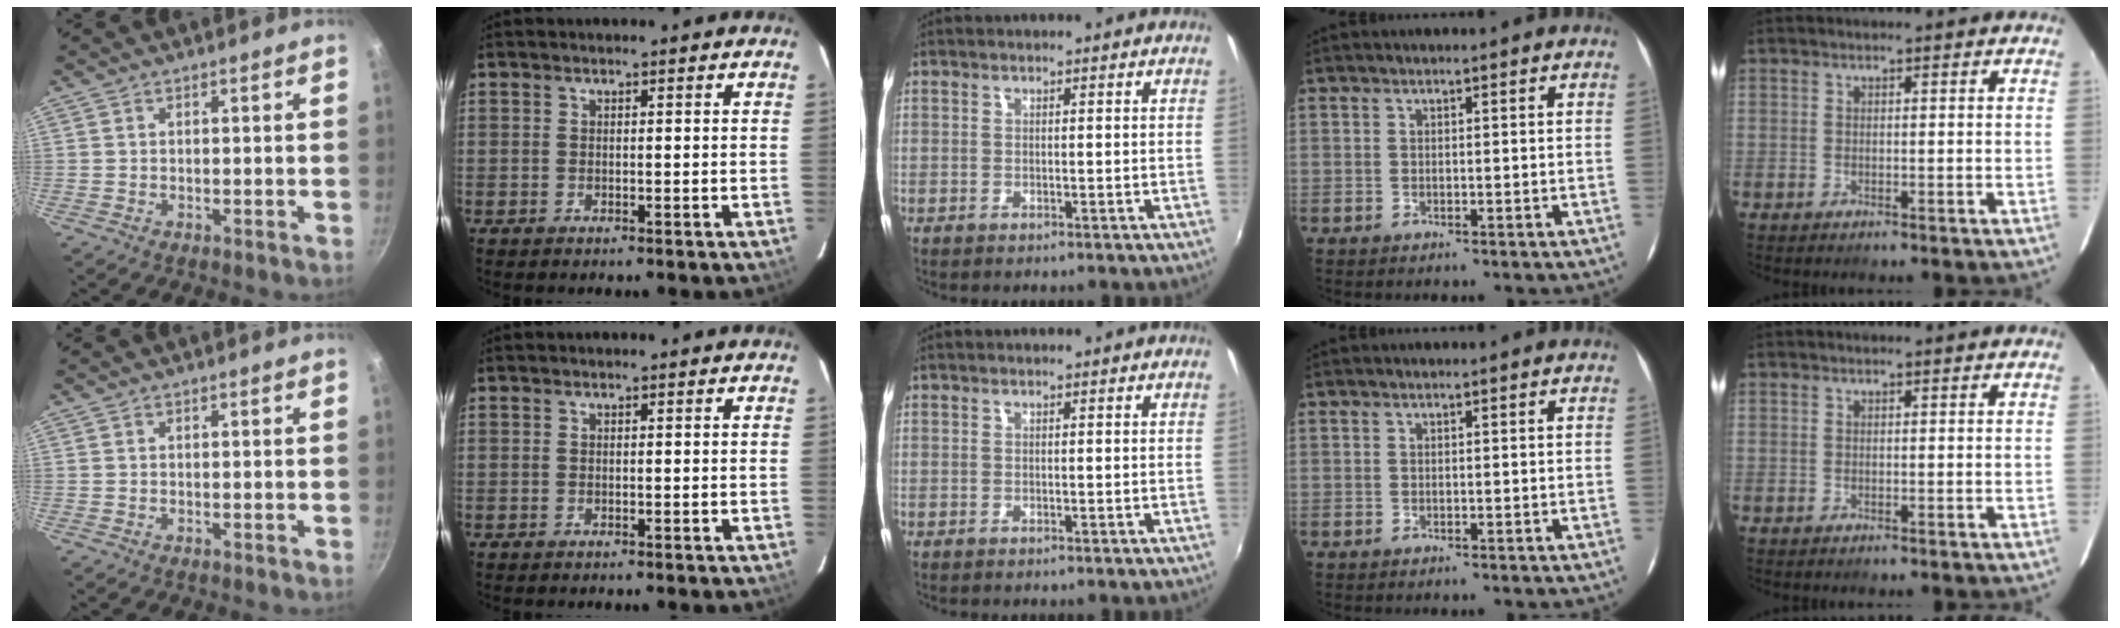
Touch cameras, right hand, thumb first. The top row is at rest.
{}